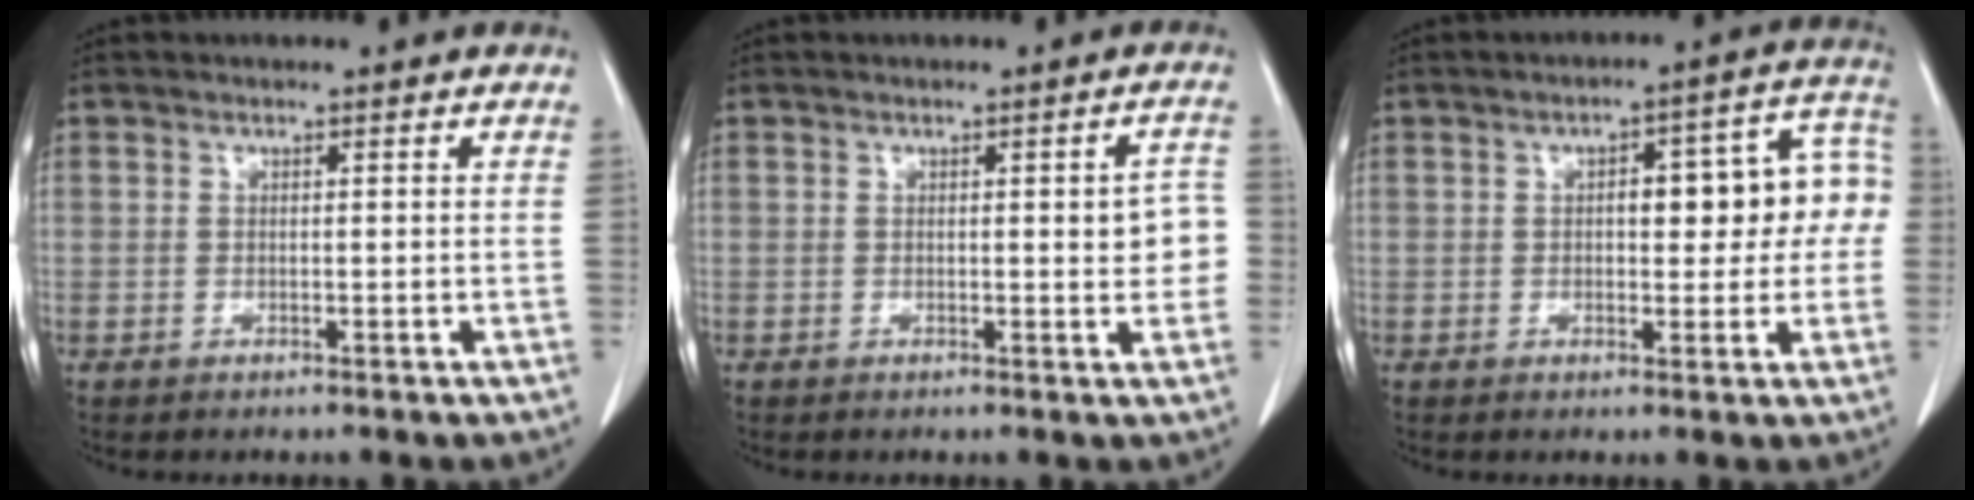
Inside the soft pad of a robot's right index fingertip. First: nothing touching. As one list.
[{"total": 4.0, "force": [-0.1, 1.1, 3.9], "torque": [-0.035, 0.004, -0.005]}, {"total": 10.2, "force": [0.6, 3.6, 9.5], "torque": [-0.113, 0.042, 0.008]}]